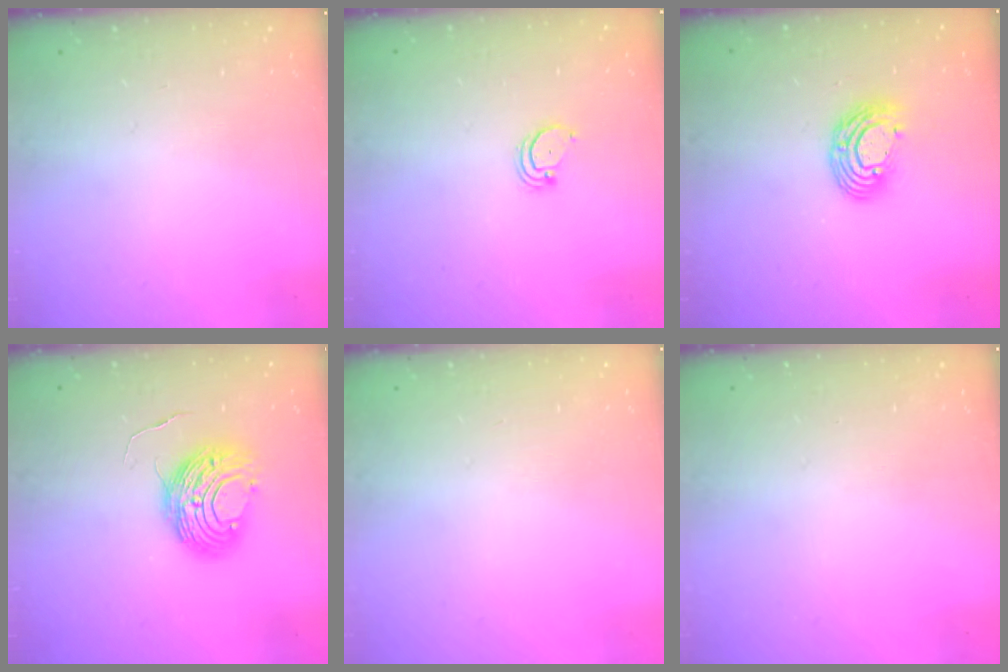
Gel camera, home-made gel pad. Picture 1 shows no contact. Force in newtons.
{"total": 2.1, "press": 2.1, "slide": 0.2}
{"total": 9.5, "press": 9.5, "slide": 0.7}
{"total": 9.7, "press": 9.7, "slide": 0.6}
{"total": 0.0}
{"total": 0.0}